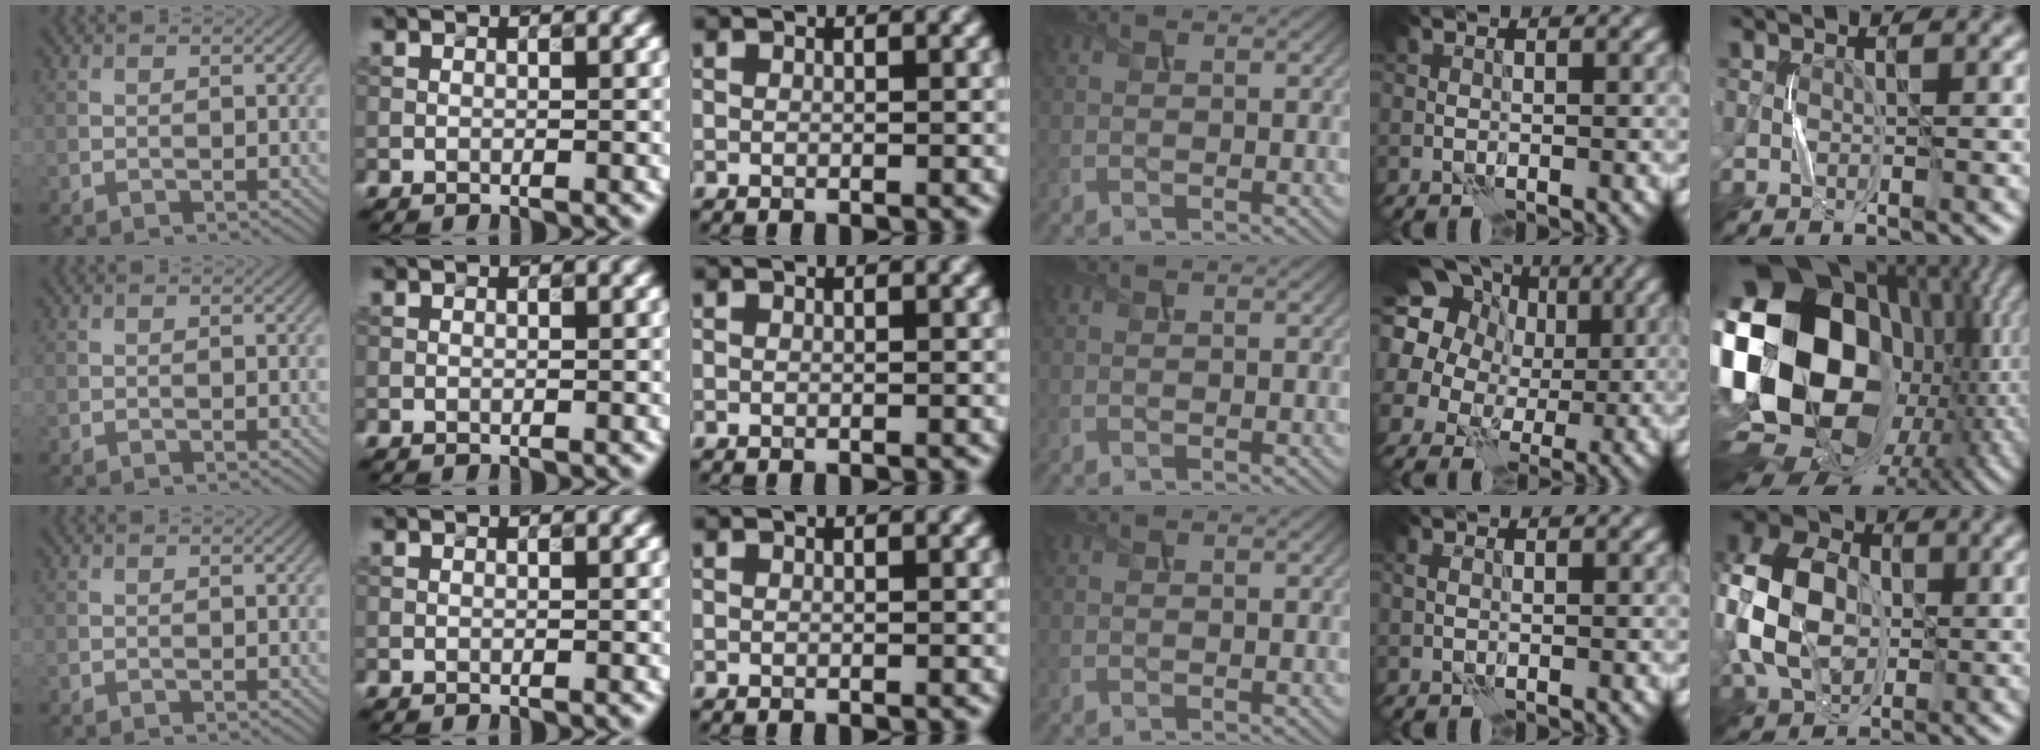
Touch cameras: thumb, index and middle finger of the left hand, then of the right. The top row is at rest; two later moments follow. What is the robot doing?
{"motion": "press", "object": "button"}